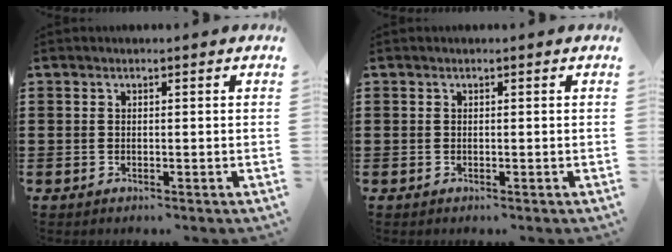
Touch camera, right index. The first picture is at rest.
{"total": 0.0}